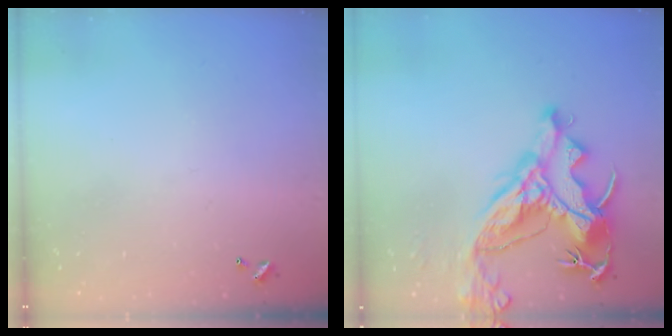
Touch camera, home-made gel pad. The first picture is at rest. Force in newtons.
{"total": 16.7, "press": 16.6, "slide": 2.3}